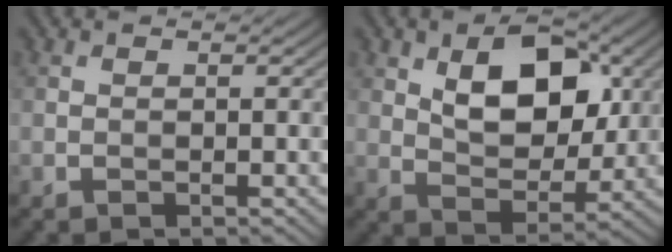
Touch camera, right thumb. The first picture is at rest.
{"total": 9.9, "force": [3.1, 5.8, 7.4], "torque": [-0.123, -0.001, 0.050]}